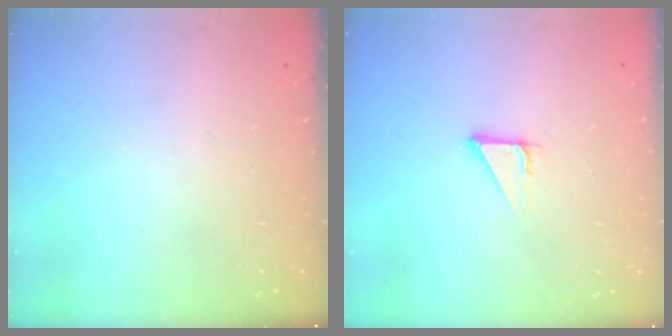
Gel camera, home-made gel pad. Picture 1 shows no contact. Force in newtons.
{"total": 3.6, "press": 3.6, "slide": 0.1}